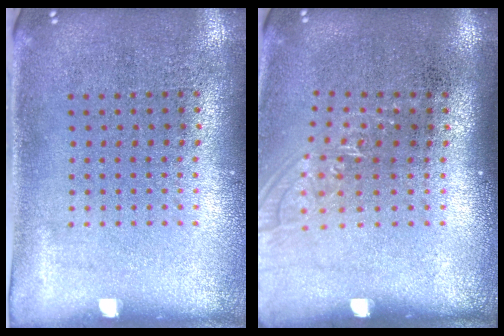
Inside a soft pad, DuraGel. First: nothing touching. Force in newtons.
{"total": 1.1, "press": 1.0, "slide": 0.5}